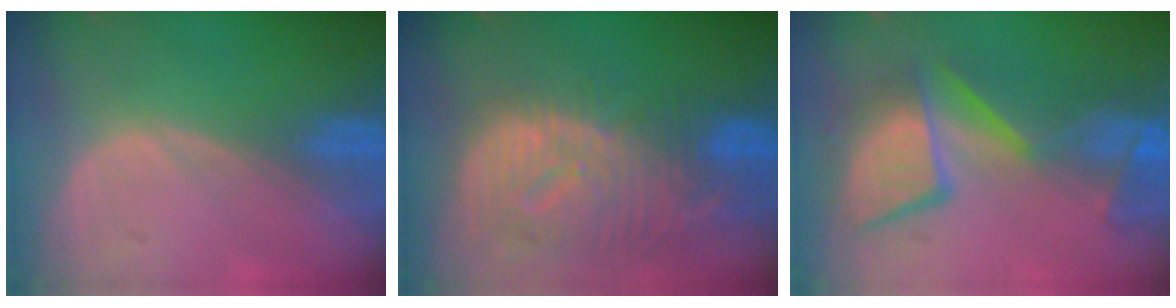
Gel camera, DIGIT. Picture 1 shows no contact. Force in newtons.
{"total": 12.6, "press": 10.9, "slide": 6.3}
{"total": 10.8, "press": 10.2, "slide": 3.5}